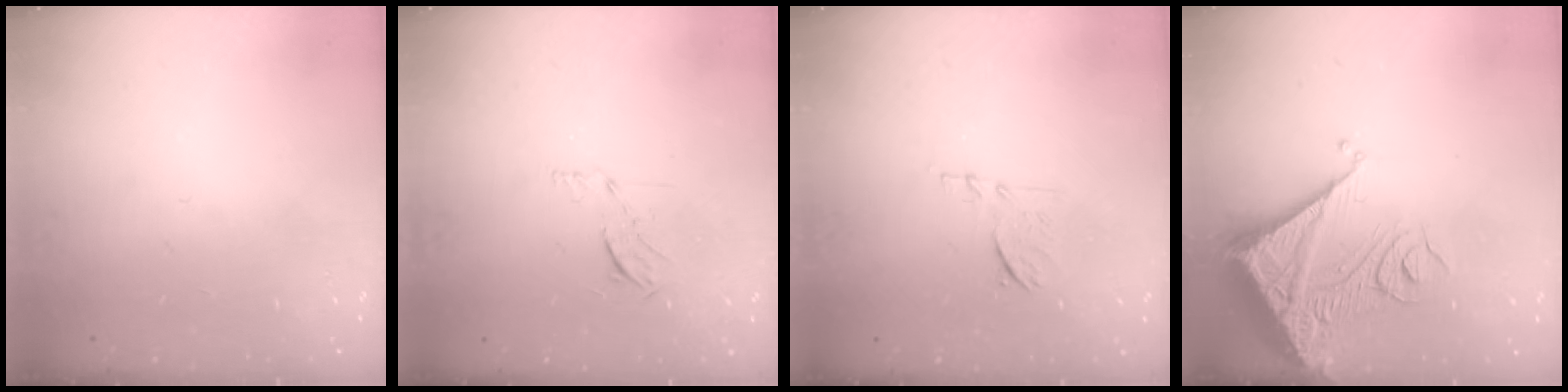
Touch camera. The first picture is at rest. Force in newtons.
{"total": 5.2, "press": 5.1, "slide": 0.9}
{"total": 6.9, "press": 6.8, "slide": 1.0}
{"total": 13.8, "press": 13.7, "slide": 1.9}